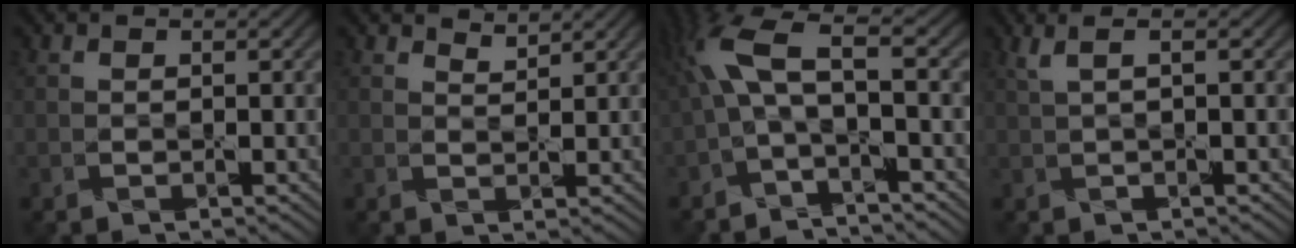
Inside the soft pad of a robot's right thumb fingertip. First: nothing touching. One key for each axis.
{"total": 1.8, "fx": 1.7, "fy": 0.2, "fz": 0.5, "tx": -0.017, "ty": 0.000, "tz": 0.038}
{"total": 7.9, "fx": -0.5, "fy": 2.4, "fz": 7.5, "tx": -0.169, "ty": 0.027, "tz": -0.028}
{"total": 2.0, "fx": 0.7, "fy": 0.1, "fz": 1.9, "tx": -0.042, "ty": 0.011, "tz": 0.015}